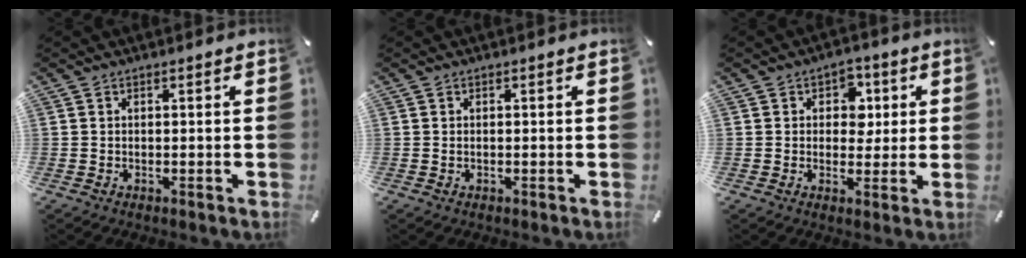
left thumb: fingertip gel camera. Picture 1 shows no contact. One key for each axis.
{"total": 0.6, "fx": -0.1, "fy": 0.3, "fz": 0.6, "tx": -0.012, "ty": -0.002, "tz": -0.001}
{"total": 6.5, "fx": 1.1, "fy": 5.5, "fz": 3.3, "tx": -0.030, "ty": -0.001, "tz": 0.010}